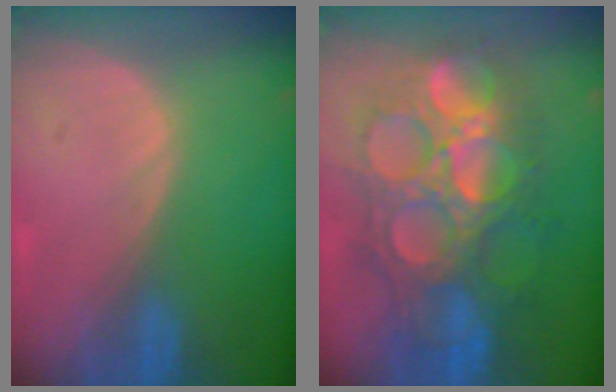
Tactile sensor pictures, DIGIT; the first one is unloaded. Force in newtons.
{"total": 13.5, "press": 13.4, "slide": 1.5}